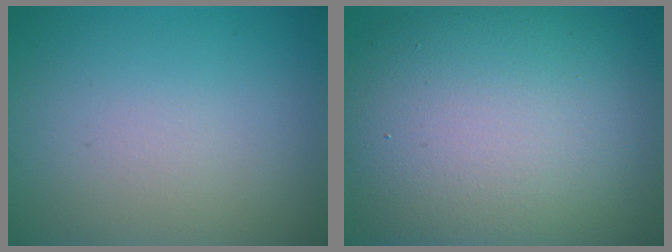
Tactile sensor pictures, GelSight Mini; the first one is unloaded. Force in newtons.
{"total": 14.1, "press": 14.1, "slide": 0.8}